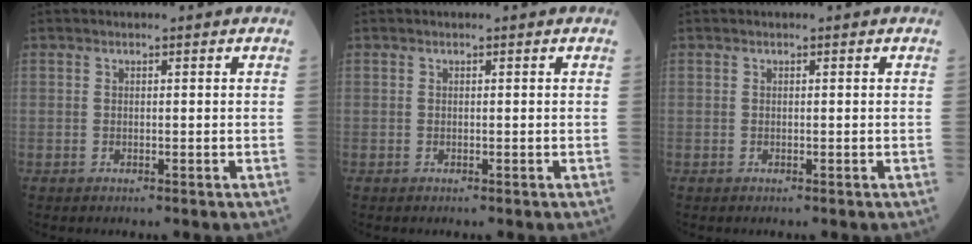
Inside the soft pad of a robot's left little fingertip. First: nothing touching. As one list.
[{"total": 0.0}, {"total": 0.0}]